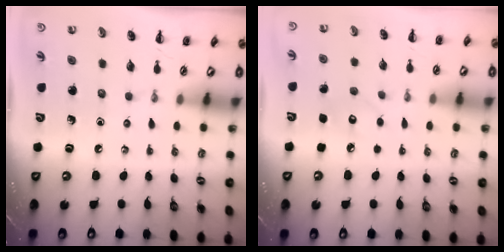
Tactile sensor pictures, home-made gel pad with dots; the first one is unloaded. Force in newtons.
{"total": 6.7, "press": 6.4, "slide": 1.7}